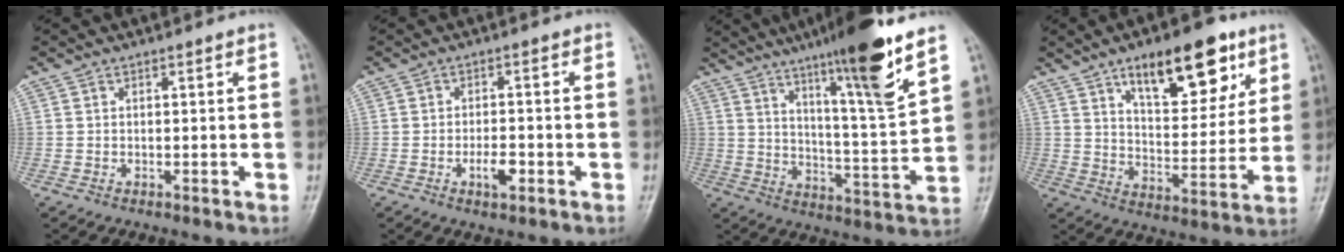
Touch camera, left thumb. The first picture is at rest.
{"total": 3.8, "force": [-1.7, 1.7, 3.0], "torque": [-0.046, 0.006, -0.025]}
{"total": 17.1, "force": [11.0, 0.8, 13.1], "torque": [-0.195, -0.061, 0.176]}
{"total": 17.8, "force": [9.8, 7.6, 12.7], "torque": [-0.140, -0.044, 0.154]}